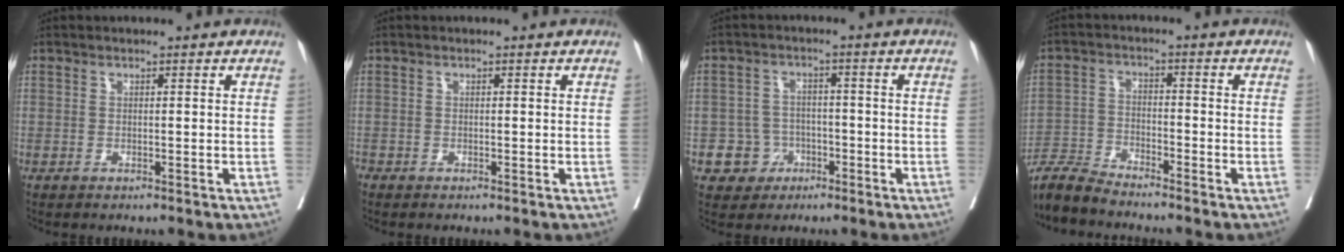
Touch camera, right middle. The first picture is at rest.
{"total": 0.7, "force": [-0.5, 0.4, 0.0], "torque": [-0.001, 0.002, -0.012]}
{"total": 4.9, "force": [-2.2, 4.4, 0.5], "torque": [-0.002, 0.014, -0.032]}
{"total": 6.1, "force": [-6.0, 0.0, 0.9], "torque": [-0.012, -0.013, -0.115]}